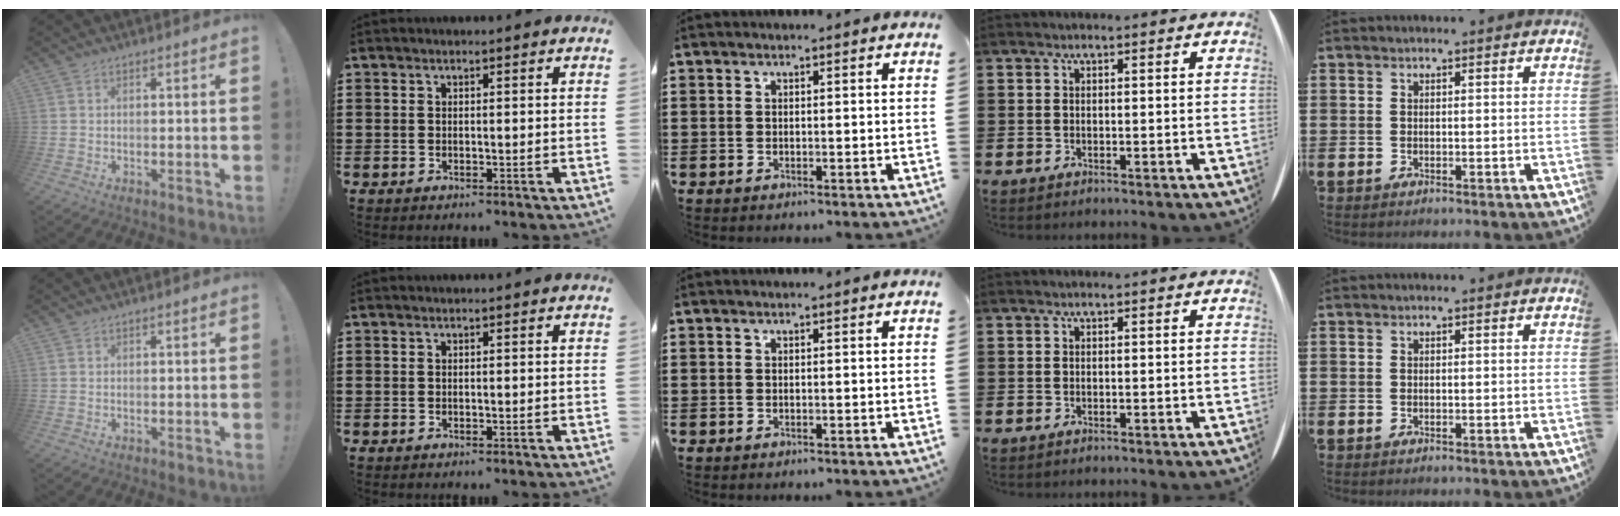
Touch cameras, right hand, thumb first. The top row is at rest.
{}